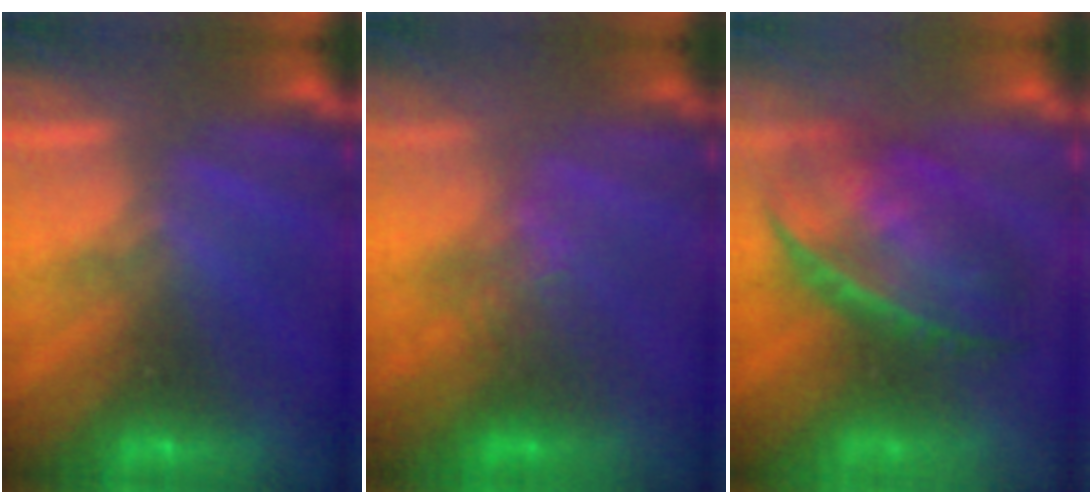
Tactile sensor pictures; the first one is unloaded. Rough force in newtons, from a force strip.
{"total": 2.7}
{"total": 8.1}